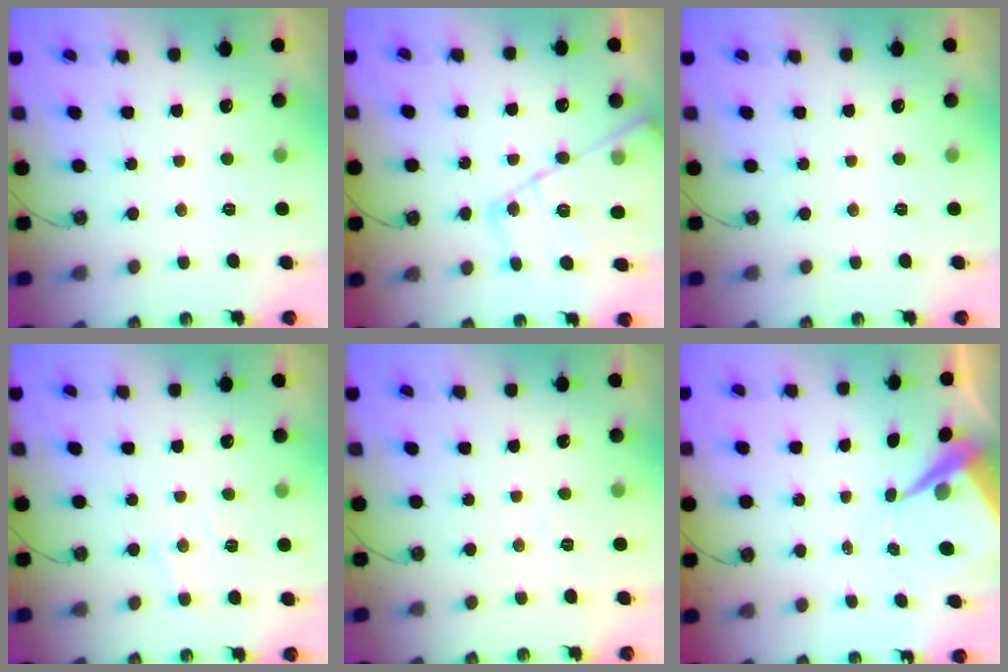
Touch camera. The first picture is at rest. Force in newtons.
{"total": 16.9, "press": 16.9, "slide": 1.1}
{"total": 0.0}
{"total": 5.8, "press": 5.7, "slide": 0.8}
{"total": 3.2, "press": 3.2, "slide": 0.5}
{"total": 7.6, "press": 7.6, "slide": 0.6}